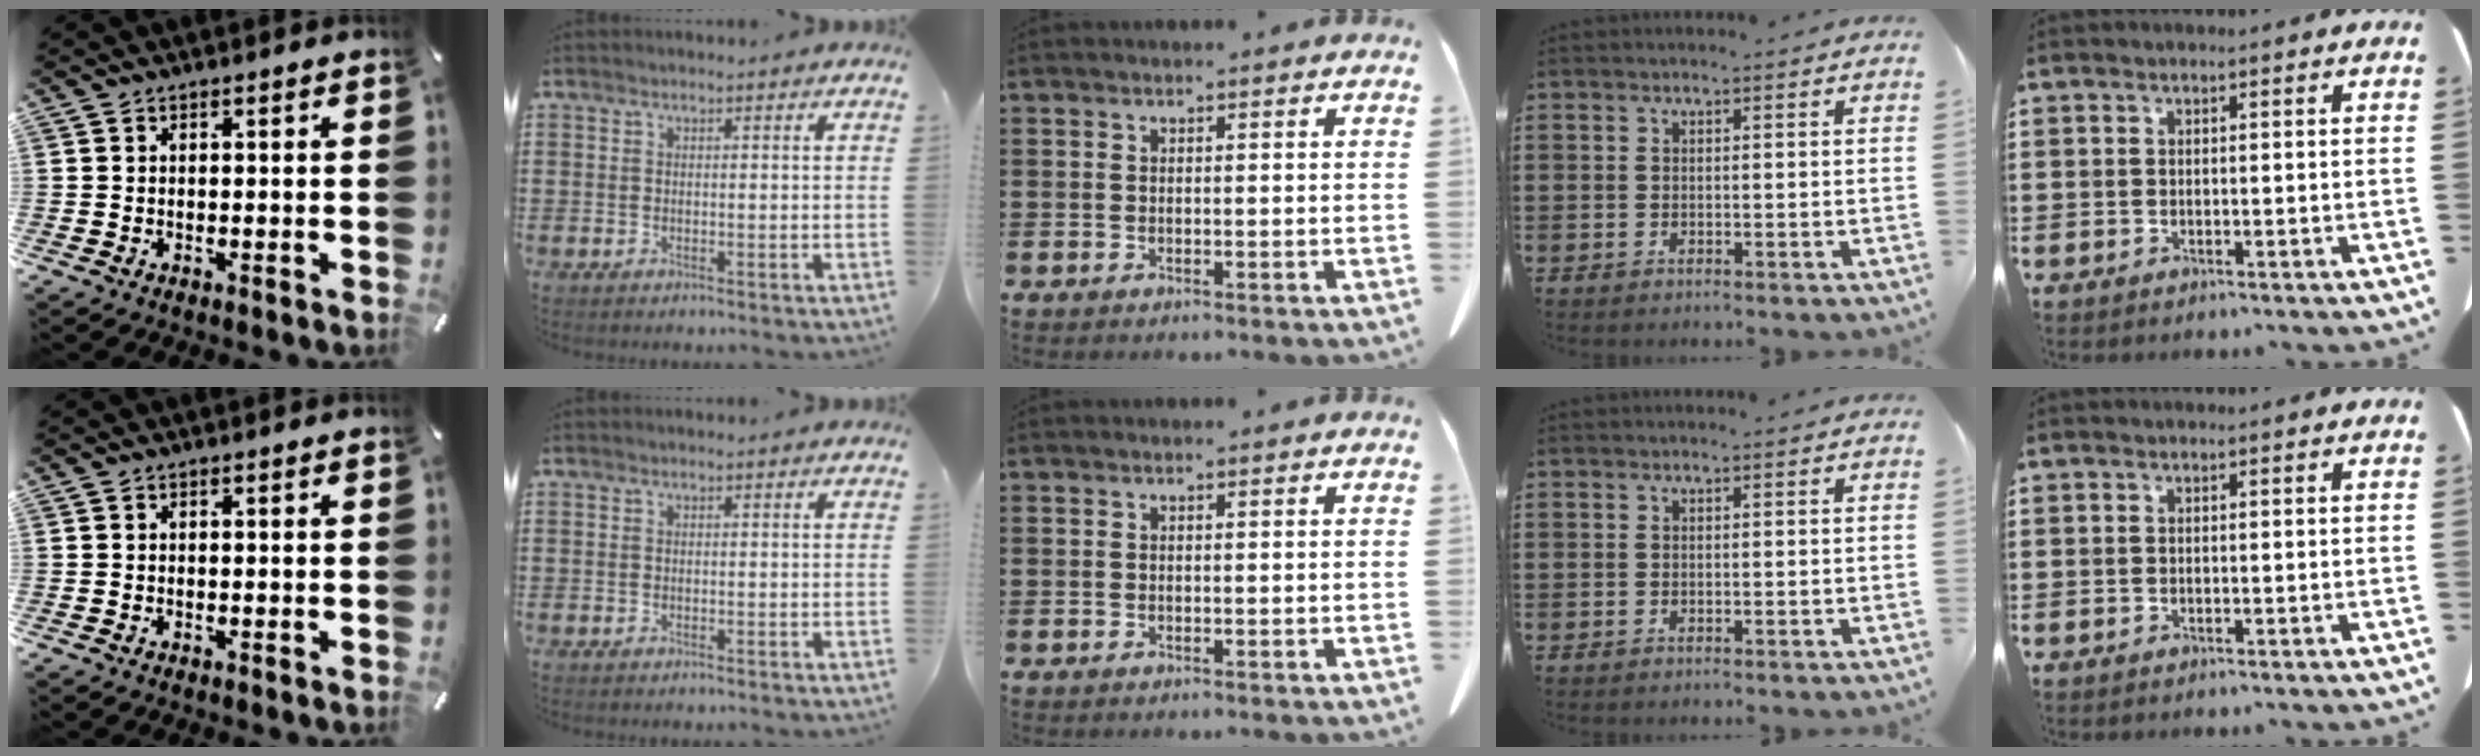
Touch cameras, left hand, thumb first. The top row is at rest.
{}